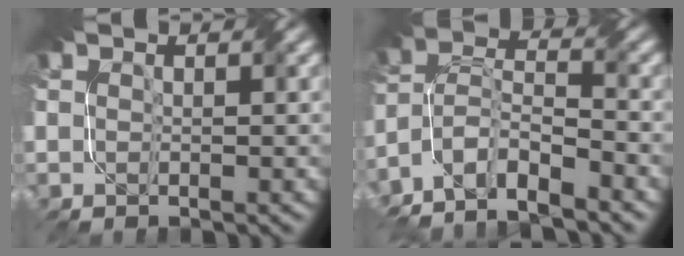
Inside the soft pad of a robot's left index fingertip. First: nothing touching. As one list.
[{"total": 8.3, "force": [-6.4, 2.7, 4.4], "torque": [-0.078, -0.002, -0.128]}]